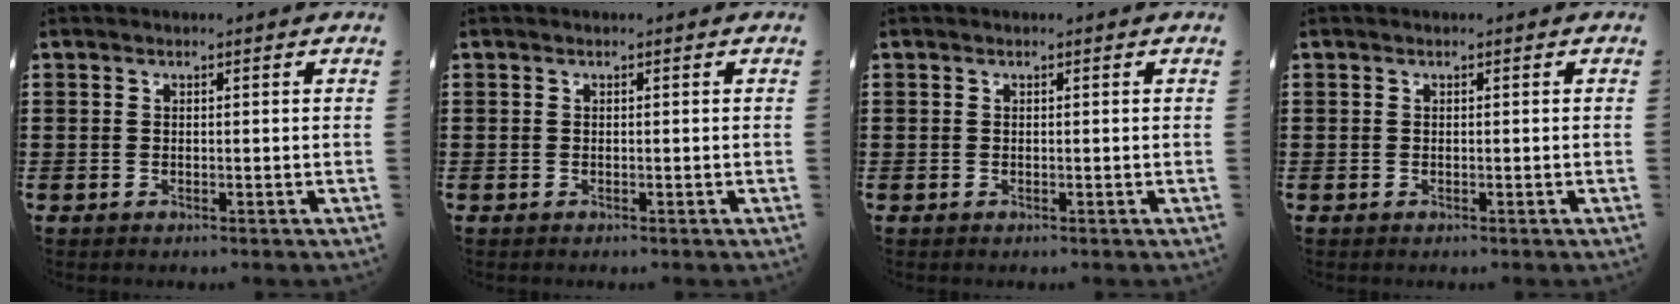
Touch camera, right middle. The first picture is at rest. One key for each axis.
{"total": 0.0}
{"total": 0.0}
{"total": 0.0}